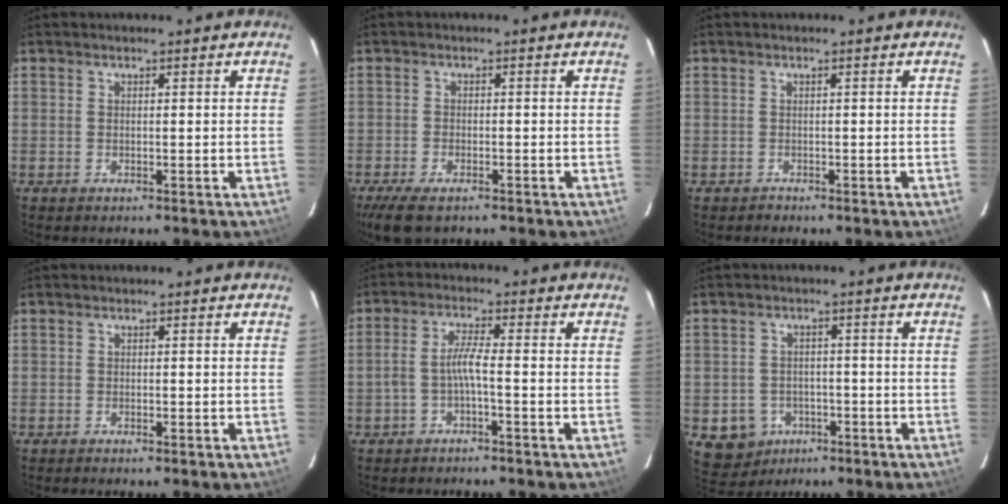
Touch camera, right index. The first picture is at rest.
{"total": 6.6, "force": [-4.7, 2.6, 3.9], "torque": [-0.098, -0.022, -0.085]}
{"total": 0.8, "force": [-0.6, 0.5, -0.3], "torque": [0.004, 0.006, -0.009]}
{"total": 0.8, "force": [-0.7, 0.2, 0.3], "torque": [-0.008, 0.000, -0.012]}
{"total": 3.5, "force": [-1.7, -0.1, 3.1], "torque": [-0.075, 0.009, -0.032]}
{"total": 7.5, "force": [-3.6, 6.4, 1.9], "torque": [-0.060, 0.011, -0.037]}